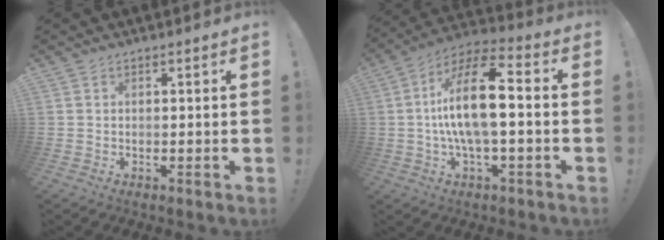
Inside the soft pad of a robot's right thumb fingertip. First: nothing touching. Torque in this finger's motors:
{"motor_torque": [0.99, 1.43, 0.31, -0.02, 0.19]}